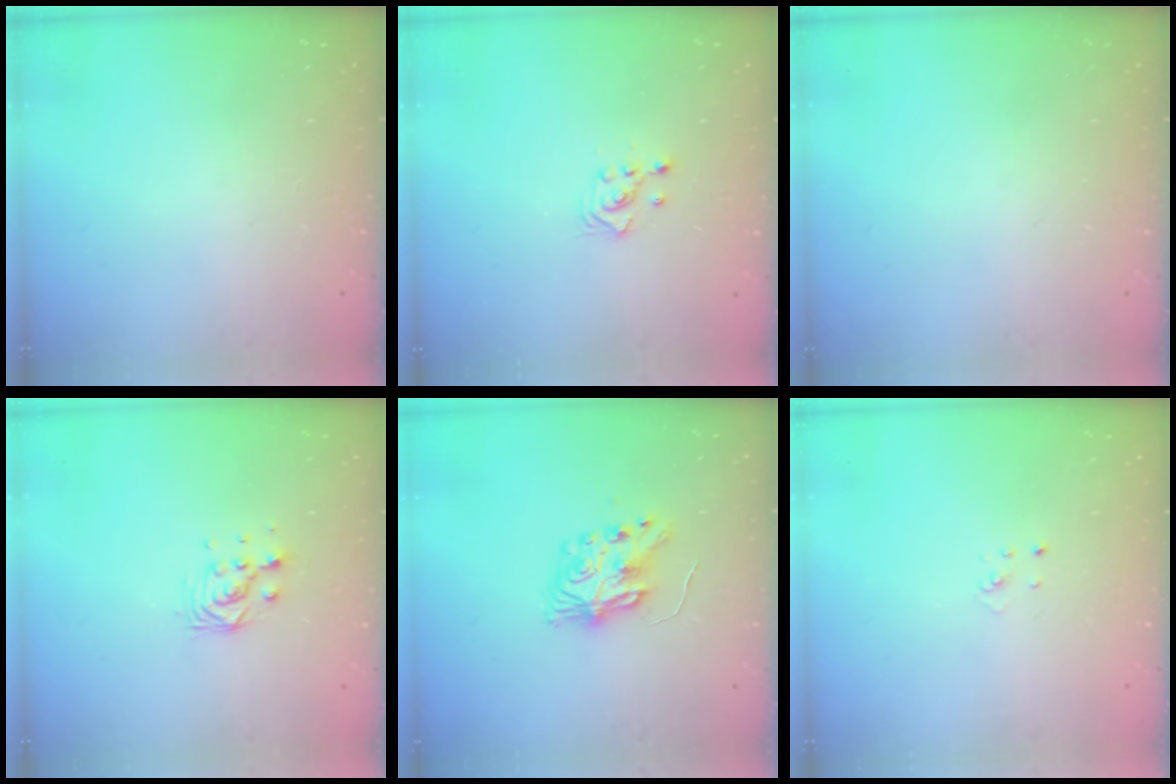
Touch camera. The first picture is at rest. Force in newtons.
{"total": 2.9, "press": 2.9, "slide": 0.2}
{"total": 0.0}
{"total": 5.5, "press": 5.4, "slide": 0.7}
{"total": 8.5, "press": 8.5, "slide": 0.3}
{"total": 2.1, "press": 2.1, "slide": 0.1}